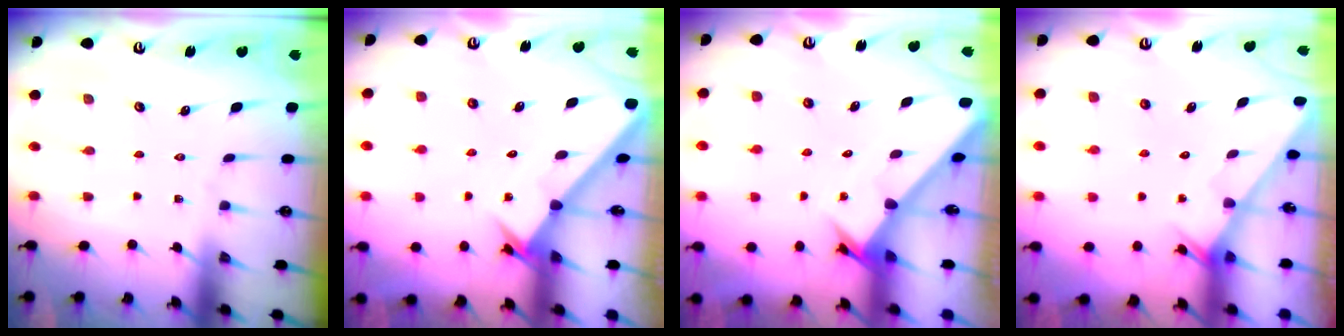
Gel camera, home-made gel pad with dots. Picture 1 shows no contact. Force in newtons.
{"total": 2.0, "press": 2.0, "slide": 0.2}
{"total": 2.4, "press": 2.4, "slide": 0.2}
{"total": 2.4, "press": 2.4, "slide": 0.1}